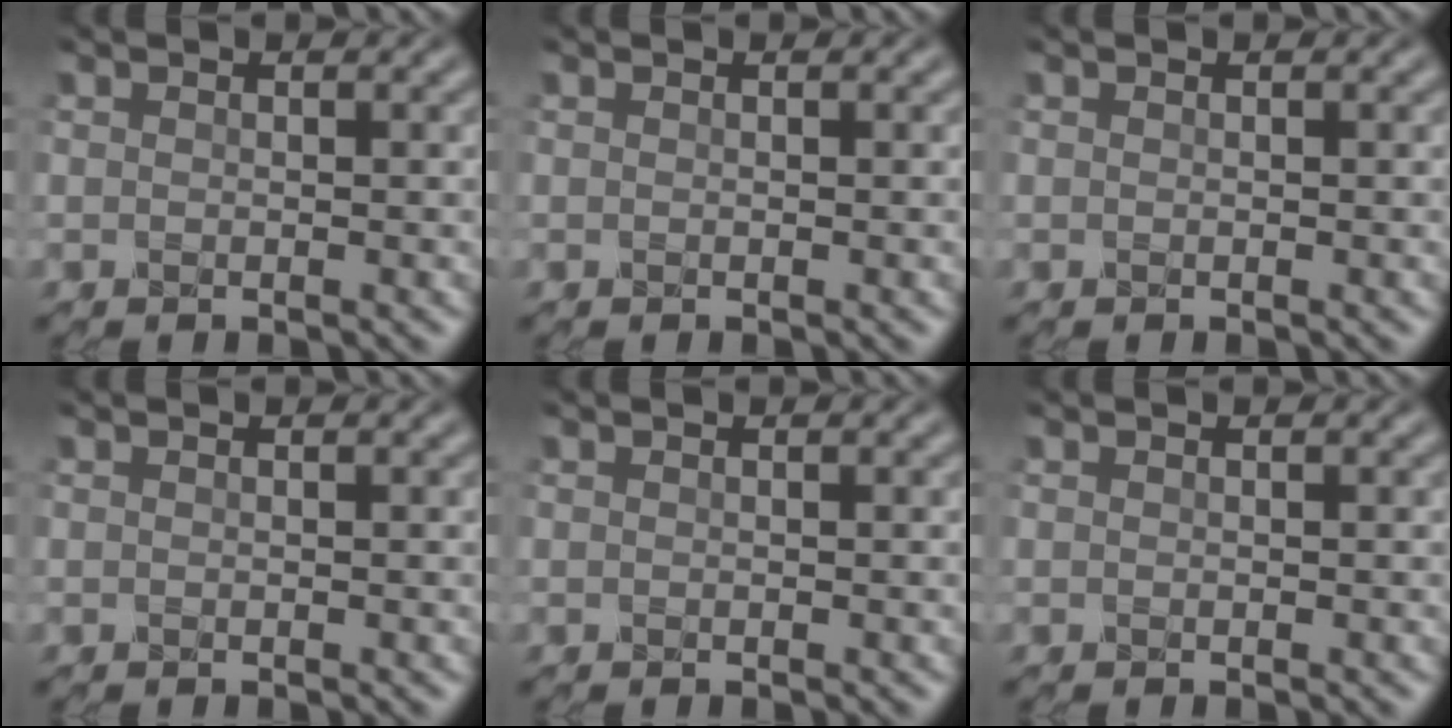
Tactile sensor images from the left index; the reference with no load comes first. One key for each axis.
{"total": 0.0}
{"total": 0.0}
{"total": 0.0}
{"total": 0.0}
{"total": 0.0}